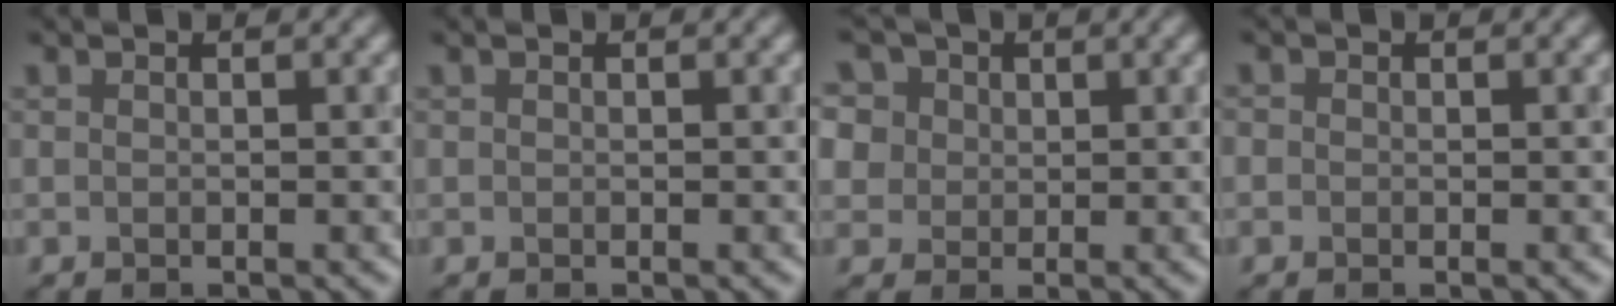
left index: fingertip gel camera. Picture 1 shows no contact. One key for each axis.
{"total": 0.0}
{"total": 9.3, "fx": 4.8, "fy": 6.7, "fz": 4.2, "tx": -0.087, "ty": 0.028, "tz": 0.056}
{"total": 0.6, "fx": 0.0, "fy": 0.6, "fz": 0.1, "tx": 0.002, "ty": -0.005, "tz": -0.004}